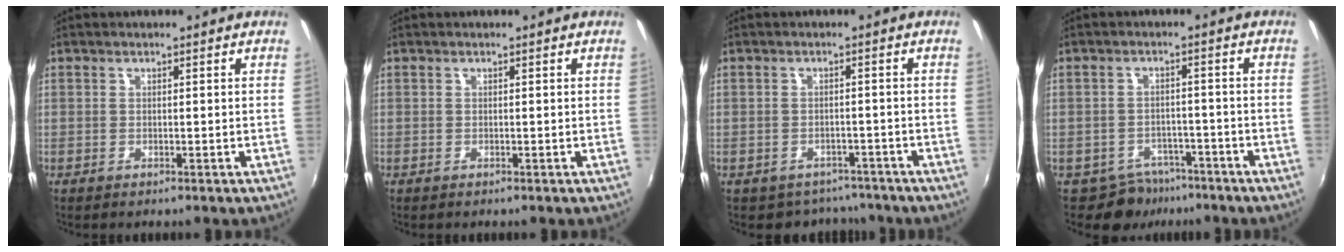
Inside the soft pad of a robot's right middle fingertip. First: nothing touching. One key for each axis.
{"total": 0.0}
{"total": 5.7, "fx": -4.6, "fy": 3.3, "fz": 0.8, "tx": -0.022, "ty": 0.006, "tz": -0.057}
{"total": 5.3, "fx": -4.1, "fy": 3.4, "fz": 0.3, "tx": -0.010, "ty": 0.016, "tz": -0.057}